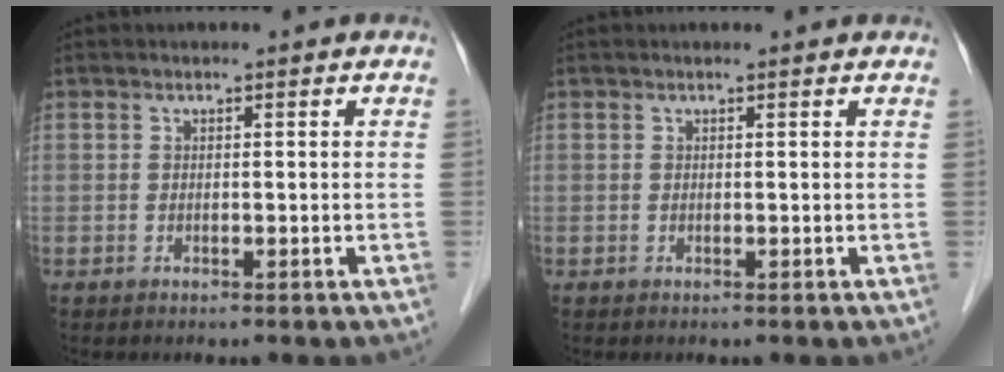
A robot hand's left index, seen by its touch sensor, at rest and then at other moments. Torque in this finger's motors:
{"motor_torque": [0.17, -0.28, 0.04, 0.01]}